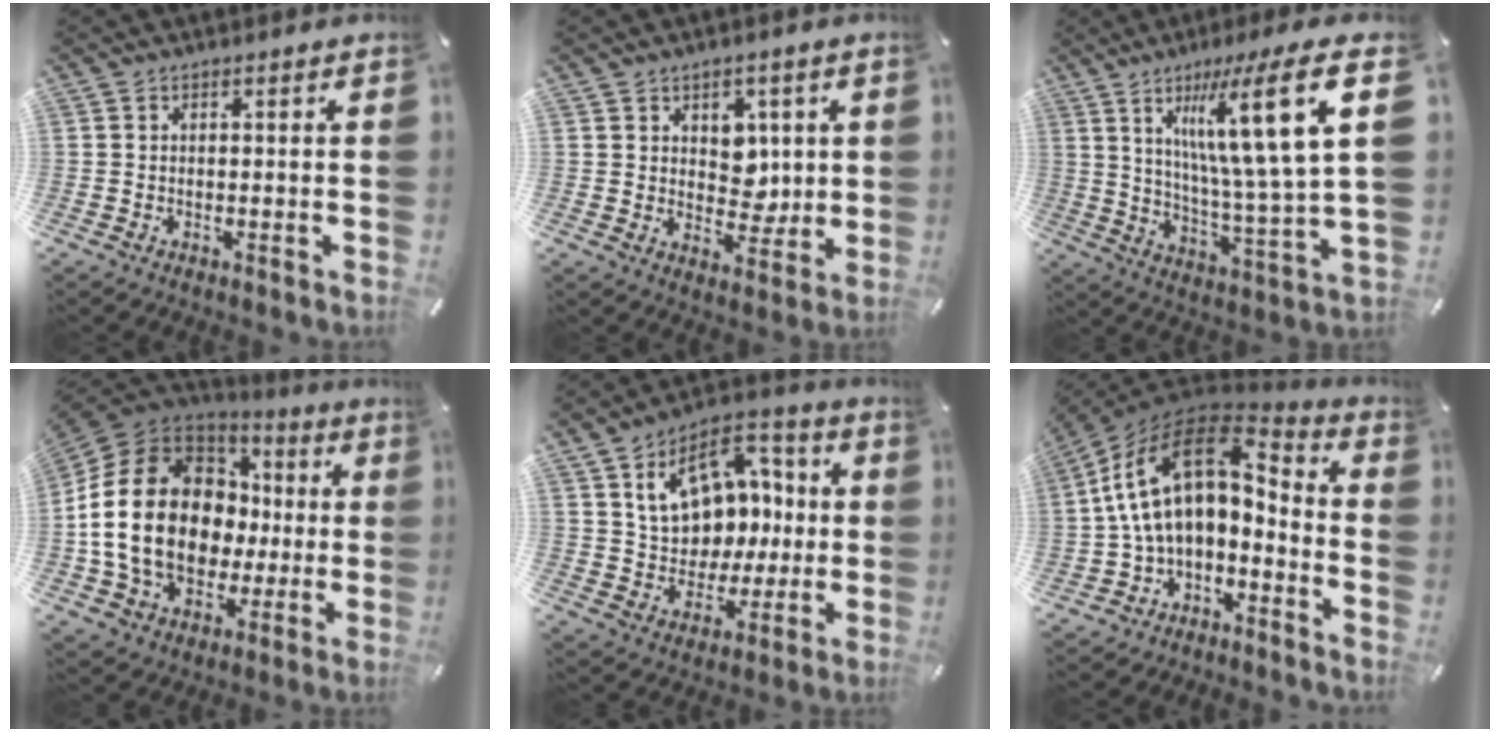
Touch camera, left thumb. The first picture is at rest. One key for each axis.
{"total": 7.1, "fx": 2.6, "fy": 6.0, "fz": 2.9, "tx": -0.028, "ty": -0.014, "tz": 0.043}
{"total": 21.2, "fx": 9.3, "fy": 3.0, "fz": 18.8, "tx": -0.313, "ty": -0.048, "tz": 0.122}
{"total": 22.0, "fx": -1.5, "fy": 16.6, "fz": 14.4, "tx": -0.323, "ty": 0.017, "tz": -0.022}
{"total": 15.1, "fx": 4.5, "fy": 12.1, "fz": 7.7, "tx": -0.120, "ty": -0.010, "tz": 0.091}
{"total": 17.9, "fx": 2.4, "fy": 10.8, "fz": 14.0, "tx": -0.294, "ty": -0.015, "tz": 0.043}